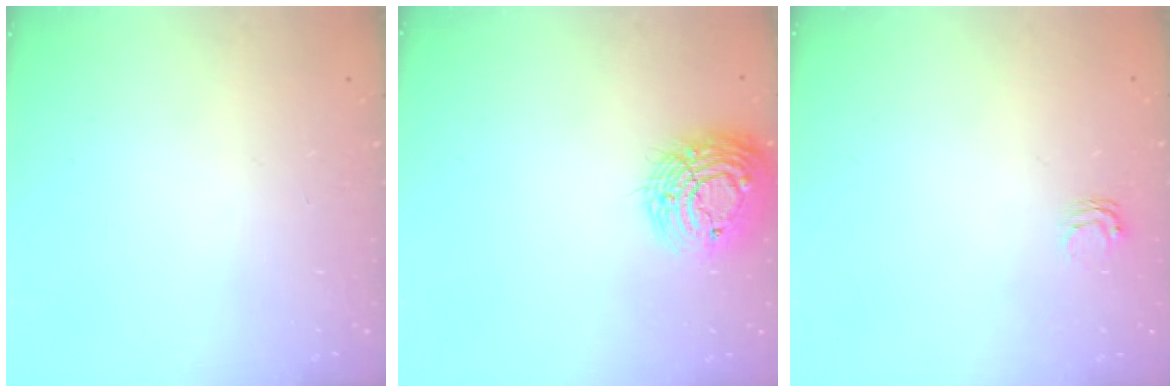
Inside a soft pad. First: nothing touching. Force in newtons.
{"total": 14.5, "press": 14.5, "slide": 1.0}
{"total": 3.6, "press": 3.6, "slide": 0.1}